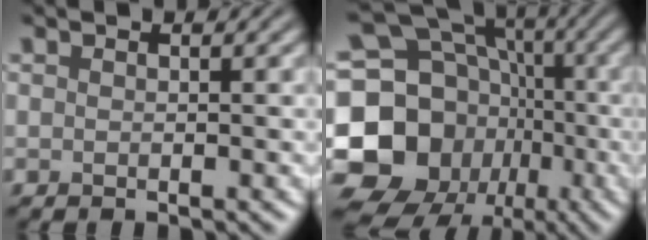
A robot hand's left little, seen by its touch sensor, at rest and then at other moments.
{"total": 18.1, "force": [-5.0, 15.5, 7.8], "torque": [-0.166, 0.000, -0.107]}